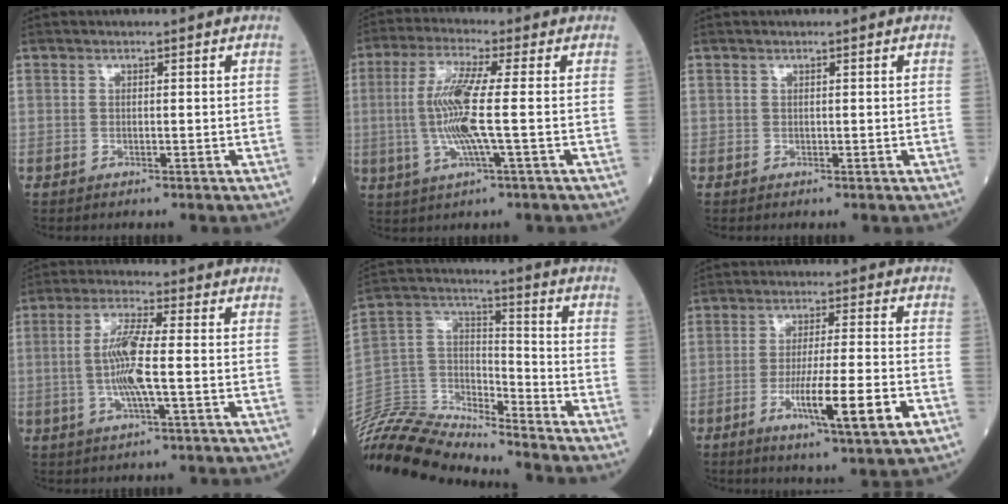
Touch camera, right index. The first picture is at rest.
{"total": 9.5, "force": [-0.4, 0.3, 9.5], "torque": [-0.205, 0.003, -0.014]}
{"total": 0.0}
{"total": 7.9, "force": [-0.6, 0.4, 7.9], "torque": [-0.160, -0.001, -0.018]}
{"total": 17.3, "force": [-16.9, 1.6, 3.0], "torque": [-0.054, 0.040, -0.305]}
{"total": 11.3, "force": [-4.0, 0.3, 10.5], "torque": [-0.173, -0.016, -0.067]}